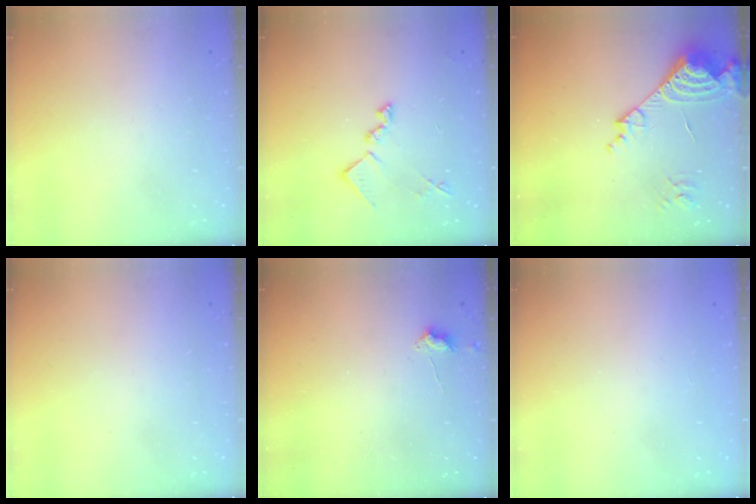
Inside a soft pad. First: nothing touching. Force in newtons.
{"total": 11.9, "press": 11.9, "slide": 0.4}
{"total": 14.8, "press": 14.8, "slide": 1.6}
{"total": 0.0}
{"total": 3.0, "press": 2.9, "slide": 0.5}
{"total": 1.2, "press": 1.0, "slide": 0.6}